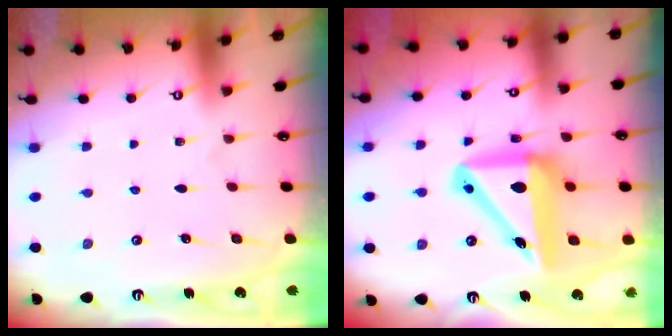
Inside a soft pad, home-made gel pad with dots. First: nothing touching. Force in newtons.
{"total": 14.4, "press": 14.0, "slide": 3.0}